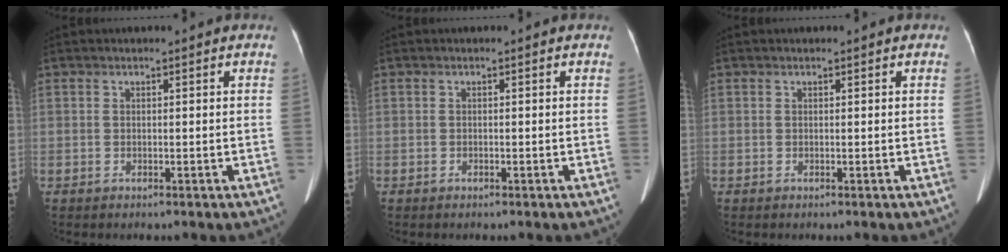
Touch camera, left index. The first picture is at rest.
{"total": 0.0}
{"total": 0.0}